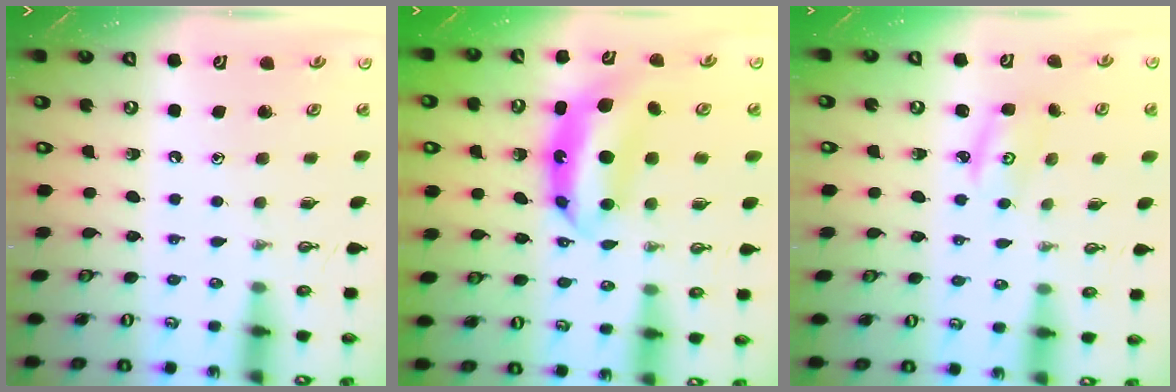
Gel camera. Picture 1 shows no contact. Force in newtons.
{"total": 8.0, "press": 7.9, "slide": 0.8}
{"total": 2.6, "press": 2.6, "slide": 0.2}